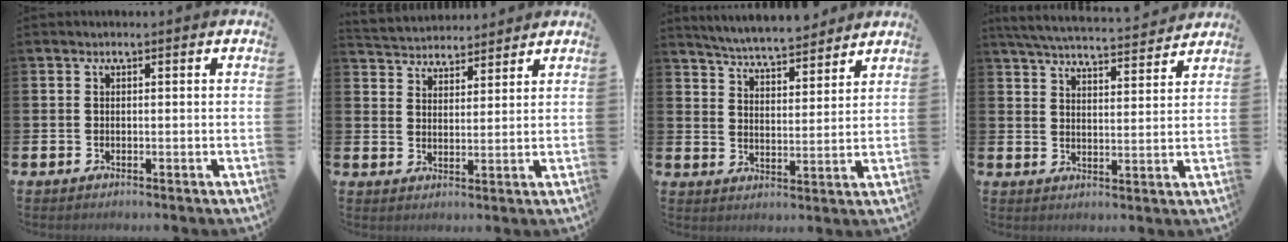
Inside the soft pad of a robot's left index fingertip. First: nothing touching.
{"total": 4.2, "force": [4.1, 0.9, -0.4], "torque": [-0.010, -0.022, 0.074]}
{"total": 5.8, "force": [5.7, 0.3, 0.9], "torque": [-0.039, -0.036, 0.101]}
{"total": 5.7, "force": [5.6, 0.5, 1.2], "torque": [-0.037, -0.042, 0.097]}